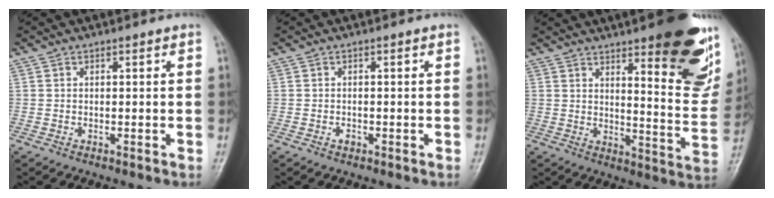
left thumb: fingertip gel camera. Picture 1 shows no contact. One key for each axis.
{"total": 0.9, "fx": -0.5, "fy": 0.6, "fz": 0.5, "tx": -0.006, "ty": 0.004, "tz": -0.008}
{"total": 21.8, "fx": 12.6, "fy": 5.7, "fz": 16.8, "tx": -0.179, "ty": -0.078, "tz": 0.167}